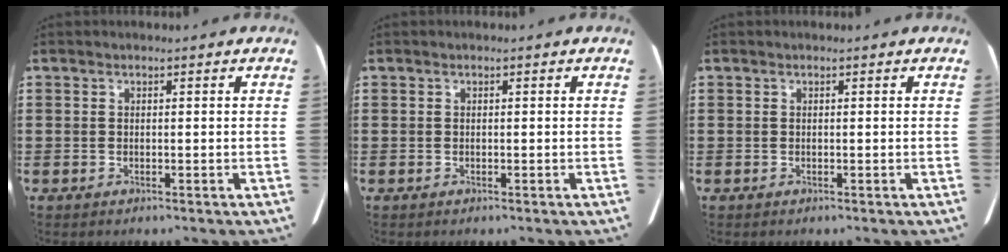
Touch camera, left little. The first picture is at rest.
{"total": 0.0}
{"total": 0.0}